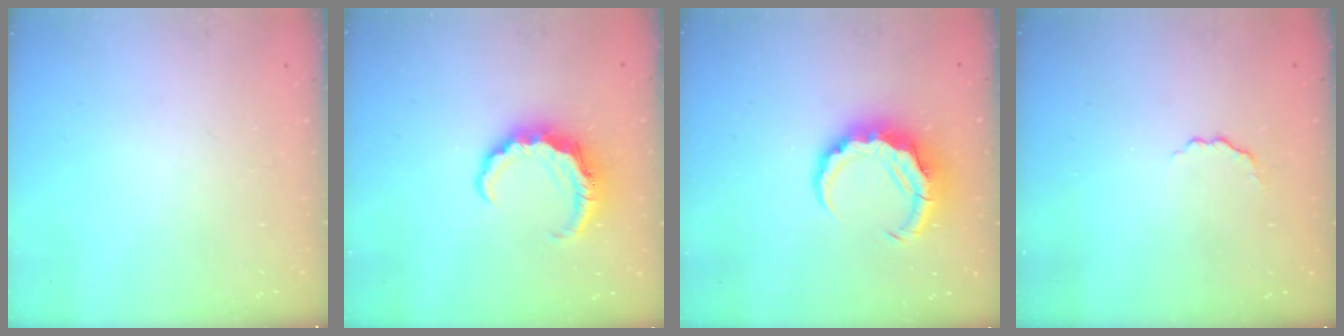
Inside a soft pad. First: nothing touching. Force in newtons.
{"total": 7.7, "press": 7.6, "slide": 1.1}
{"total": 8.7, "press": 8.6, "slide": 1.4}
{"total": 3.3, "press": 3.1, "slide": 1.0}